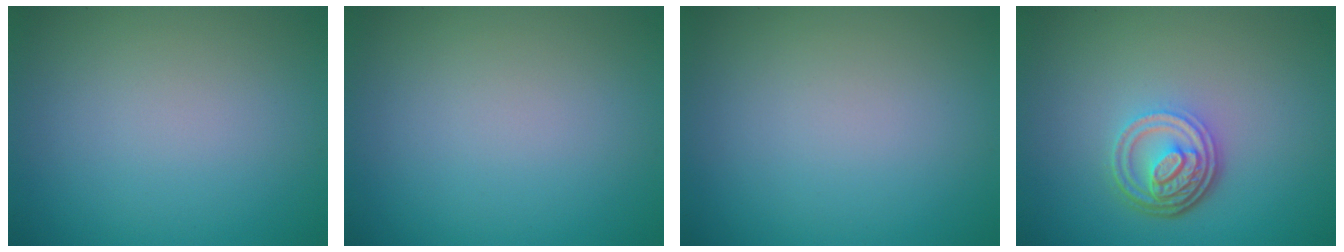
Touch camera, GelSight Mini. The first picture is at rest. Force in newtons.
{"total": 0.0}
{"total": 0.0}
{"total": 4.7, "press": 3.5, "slide": 3.2}